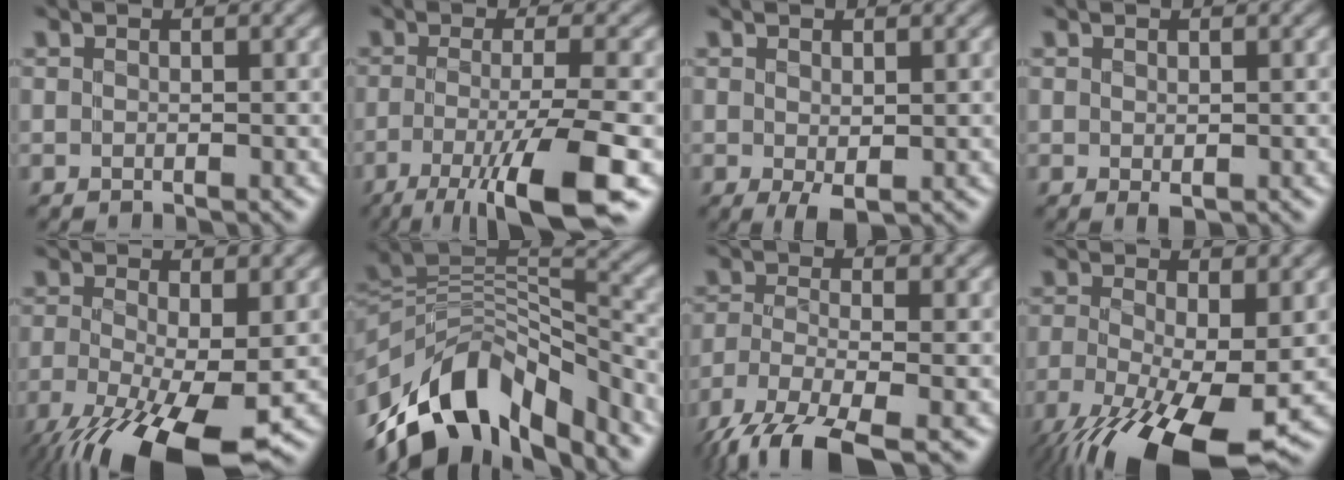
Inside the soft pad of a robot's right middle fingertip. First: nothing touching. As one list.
[{"total": 8.5, "force": [-4.4, 1.9, 7.0], "torque": [-0.117, -0.007, -0.080]}, {"total": 1.2, "force": [-0.2, 0.8, 0.9], "torque": [-0.021, -0.003, 0.000]}, {"total": 0.6, "force": [-0.1, 0.5, 0.3], "torque": [-0.006, -0.002, 0.001]}, {"total": 11.8, "force": [-5.7, 4.0, 9.5], "torque": [-0.187, -0.039, -0.096]}, {"total": 11.9, "force": [-7.9, 6.1, 6.5], "torque": [-0.120, 0.023, -0.155]}, {"total": 8.6, "force": [-6.4, 2.4, 5.2], "torque": [-0.119, -0.017, -0.122]}, {"total": 13.2, "force": [-6.0, 4.7, 10.7], "torque": [-0.206, -0.040, -0.099]}]